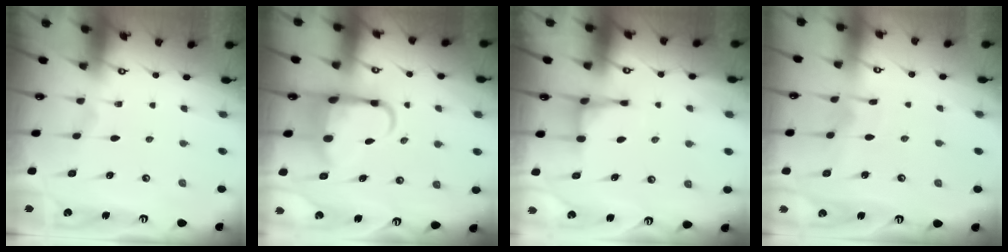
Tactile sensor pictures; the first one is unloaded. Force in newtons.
{"total": 8.4, "press": 8.0, "slide": 2.5}
{"total": 3.9, "press": 3.9, "slide": 0.6}
{"total": 3.9, "press": 3.9, "slide": 0.2}